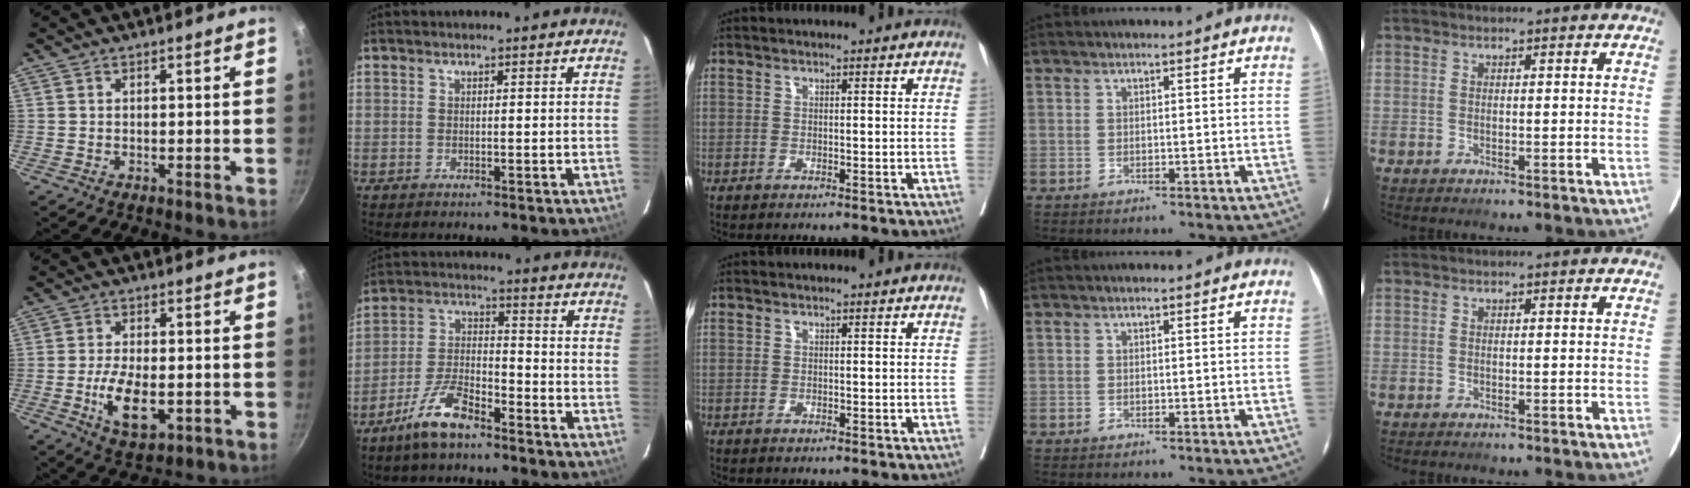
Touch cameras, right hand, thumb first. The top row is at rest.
{"thumb": {"total": 8.7, "force": [-2.0, 4.2, 7.3], "torque": [-0.127, -0.004, -0.028]}, "index": {"total": 8.5, "force": [-6.2, 2.2, 5.4], "torque": [-0.119, -0.006, -0.124]}}